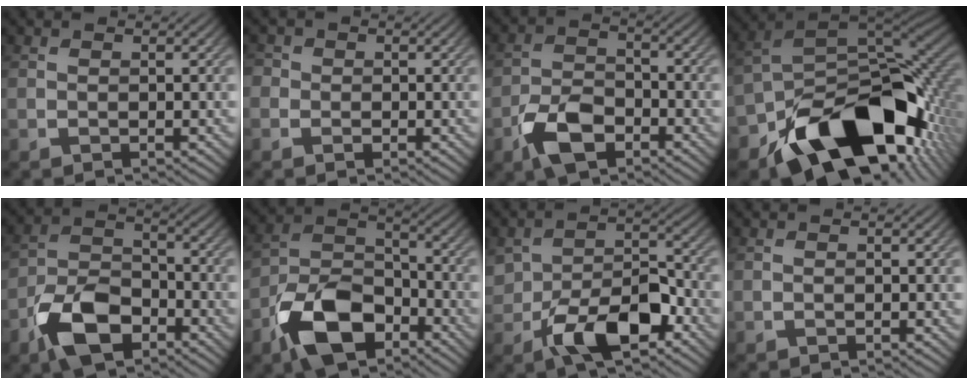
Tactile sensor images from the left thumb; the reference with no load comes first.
{"total": 2.5, "force": [0.1, 2.4, 0.7], "torque": [-0.005, 0.004, -0.024]}
{"total": 7.1, "force": [-4.0, 4.0, 4.3], "torque": [-0.087, -0.002, -0.087]}
{"total": 18.5, "force": [-9.0, 11.1, 11.7], "torque": [-0.172, -0.038, -0.140]}
{"total": 9.6, "force": [-5.4, 5.5, 5.7], "torque": [-0.121, -0.006, -0.112]}
{"total": 11.8, "force": [-6.7, 6.8, 6.9], "torque": [-0.149, -0.008, -0.135]}
{"total": 9.4, "force": [-4.0, 5.5, 6.5], "torque": [-0.116, -0.008, -0.070]}
{"total": 0.0}